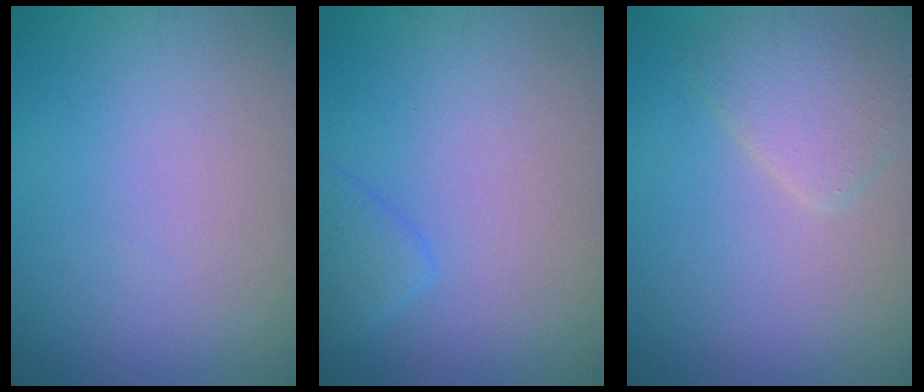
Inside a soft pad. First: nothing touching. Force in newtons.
{"total": 2.0, "press": 1.9, "slide": 0.0}
{"total": 3.0, "press": 3.0, "slide": 0.2}